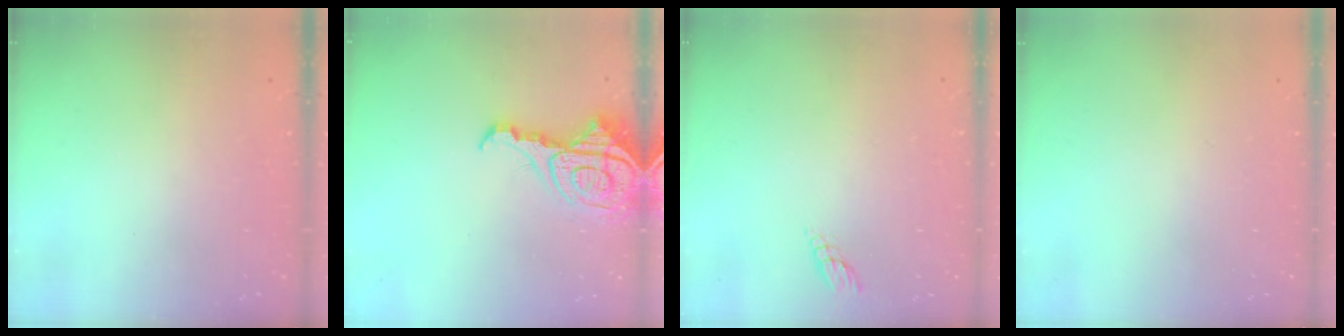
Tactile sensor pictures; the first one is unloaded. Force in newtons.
{"total": 13.6, "press": 13.5, "slide": 1.4}
{"total": 3.0, "press": 3.0, "slide": 0.3}
{"total": 0.0}